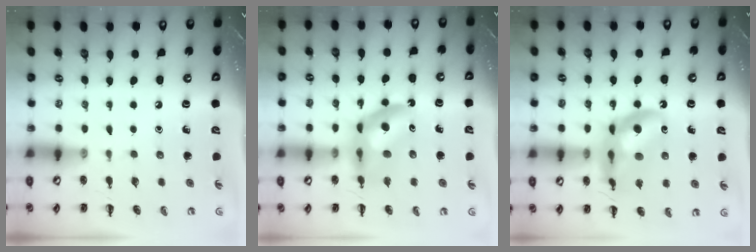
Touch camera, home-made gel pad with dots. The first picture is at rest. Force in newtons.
{"total": 9.3, "press": 8.7, "slide": 3.2}
{"total": 15.4, "press": 14.9, "slide": 3.8}